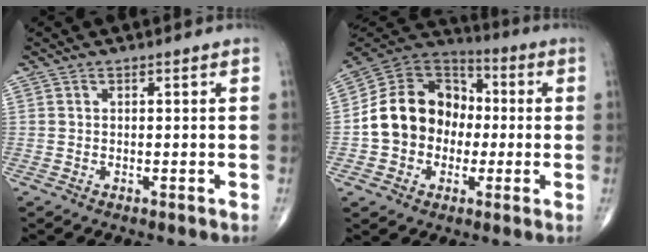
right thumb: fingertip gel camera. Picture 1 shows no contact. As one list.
[{"total": 15.7, "force": [-1.5, 13.0, 8.6], "torque": [-0.109, 0.040, -0.034]}]